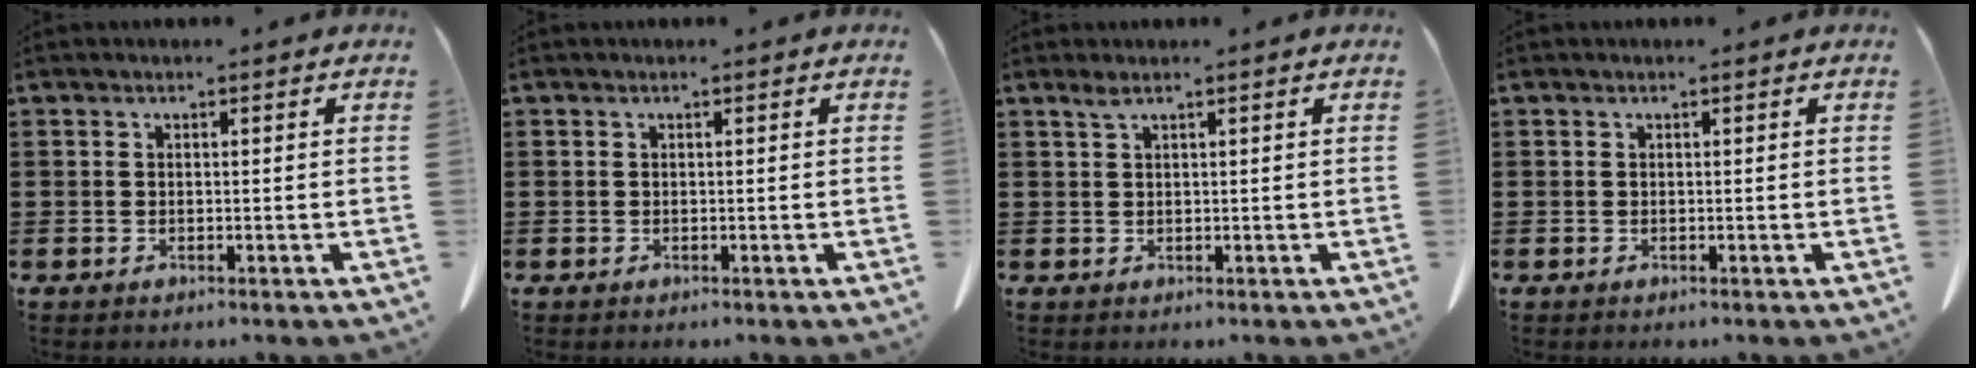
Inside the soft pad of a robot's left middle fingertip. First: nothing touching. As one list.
[{"total": 0.0}, {"total": 1.2, "force": [0.7, 0.1, 1.0], "torque": [-0.021, 0.001, 0.013]}, {"total": 0.0}]